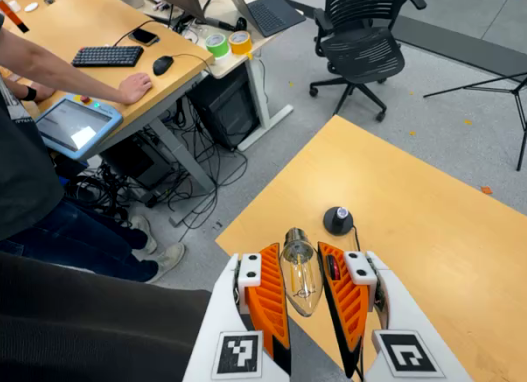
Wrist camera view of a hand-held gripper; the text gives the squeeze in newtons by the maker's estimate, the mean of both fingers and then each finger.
{"total": 11.1, "left": 10.8, "right": 11.5}